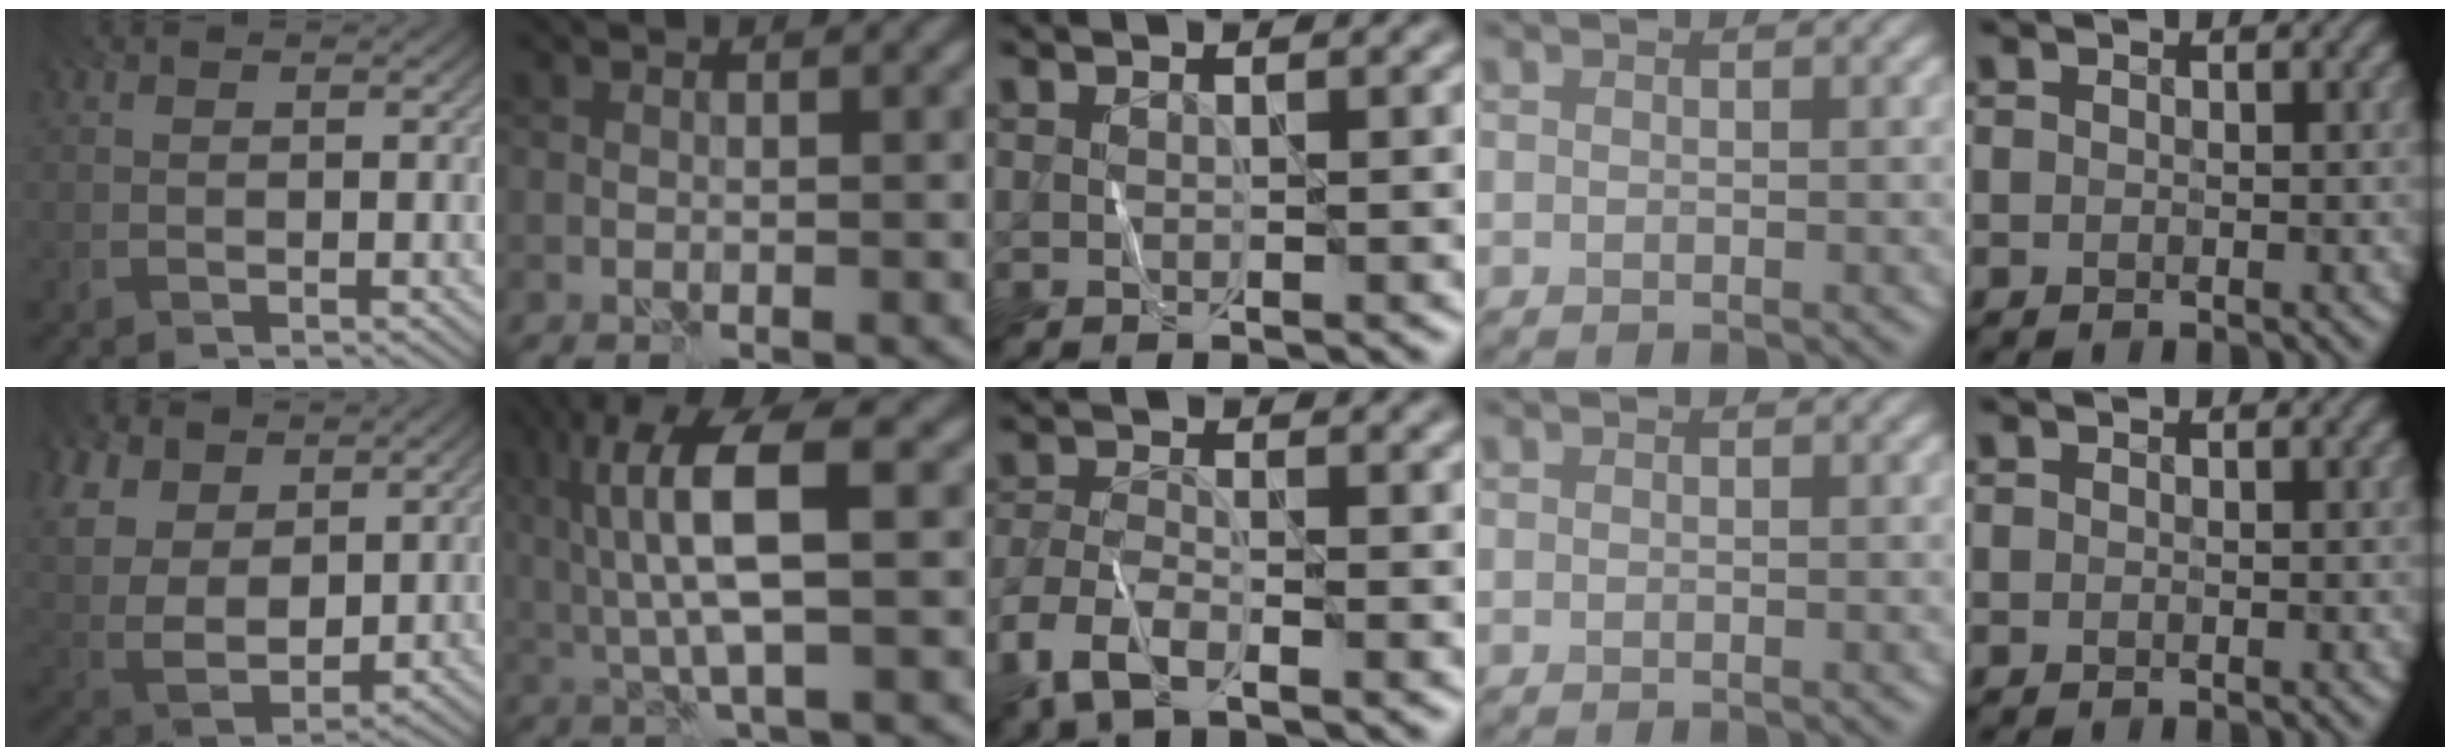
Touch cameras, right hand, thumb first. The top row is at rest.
{"thumb": {"total": 11.2, "force": [5.0, 7.2, 6.9], "torque": [-0.202, 0.015, 0.092]}, "index": {"total": 8.6, "force": [1.5, 2.4, 8.1], "torque": [-0.163, 0.009, 0.028]}, "middle": {"total": 4.1, "force": [-2.9, 1.6, 2.5], "torque": [-0.061, -0.009, -0.068]}}